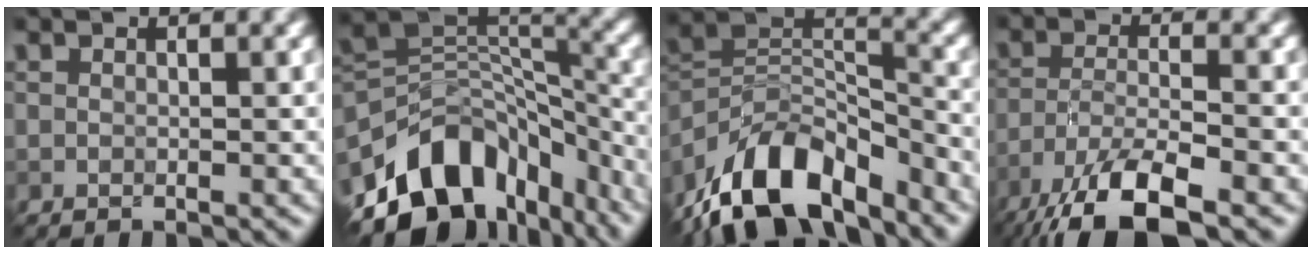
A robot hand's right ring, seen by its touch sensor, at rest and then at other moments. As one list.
[{"total": 12.3, "force": [-7.2, 7.7, 6.4], "torque": [-0.110, 0.001, -0.114]}, {"total": 10.9, "force": [-8.2, 4.7, 5.4], "torque": [-0.083, 0.009, -0.155]}, {"total": 8.7, "force": [-6.5, 2.2, 5.3], "torque": [-0.100, -0.009, -0.120]}]